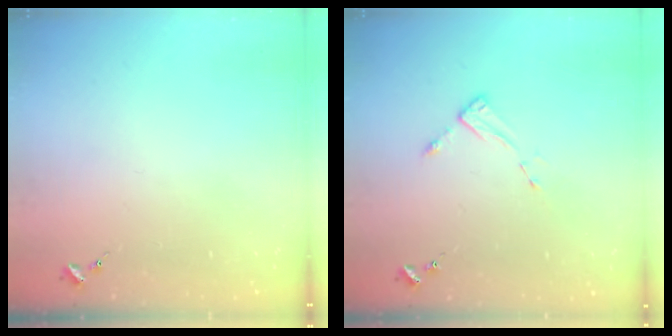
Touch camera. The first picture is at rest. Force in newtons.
{"total": 2.7, "press": 2.7, "slide": 0.4}